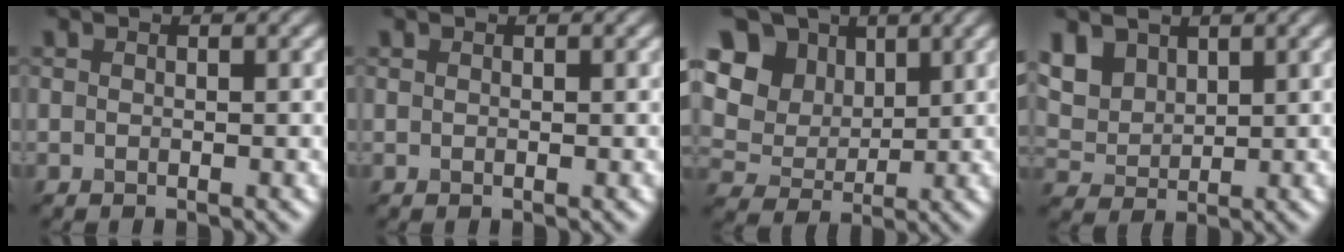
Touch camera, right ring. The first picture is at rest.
{"total": 0.0}
{"total": 10.6, "force": [5.5, 8.0, 4.2], "torque": [-0.132, 0.029, 0.122]}
{"total": 3.0, "force": [2.2, 1.9, 0.8], "torque": [-0.057, 0.001, 0.076]}